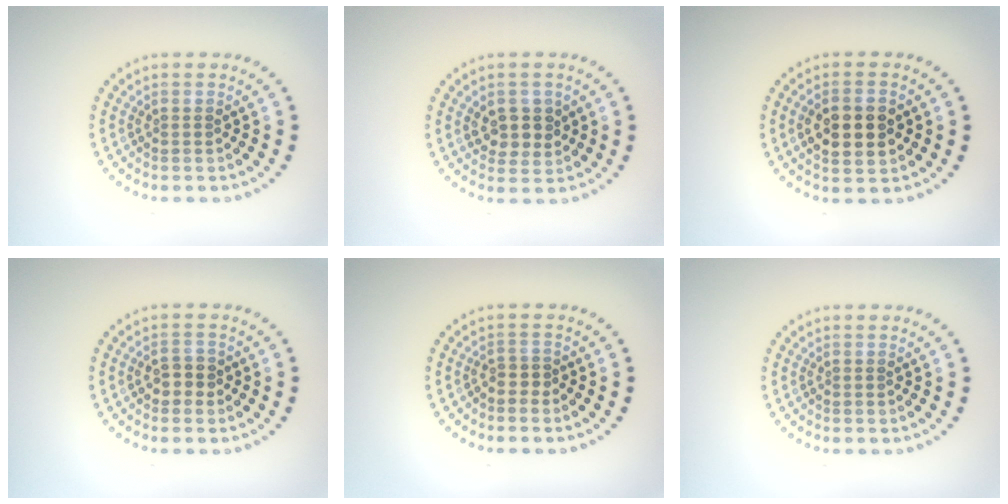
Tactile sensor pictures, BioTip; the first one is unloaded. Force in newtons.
{"total": 2.8, "press": 2.7, "slide": 0.8}
{"total": 4.6, "press": 4.6, "slide": 0.4}
{"total": 1.9, "press": 1.9, "slide": 0.3}
{"total": 1.1, "press": 0.7, "slide": 0.9}
{"total": 0.0}